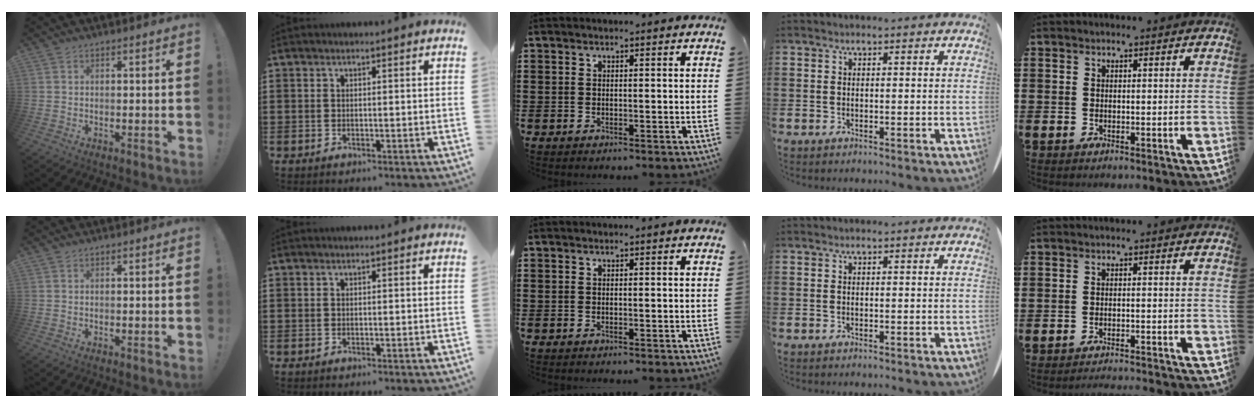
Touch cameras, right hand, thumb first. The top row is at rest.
{"little": {"total": 1.6, "force": [-1.5, -0.2, 0.0], "torque": [0.000, 0.005, -0.032]}}